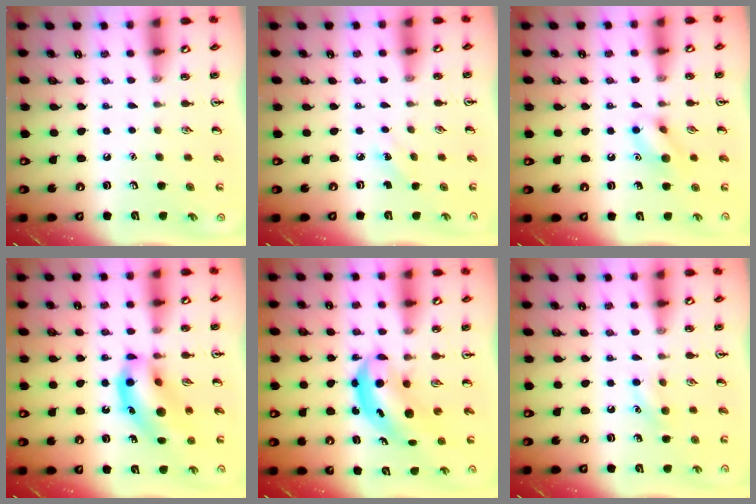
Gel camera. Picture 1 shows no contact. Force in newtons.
{"total": 2.8, "press": 2.6, "slide": 1.0}
{"total": 9.6, "press": 9.6, "slide": 0.7}
{"total": 14.4, "press": 13.8, "slide": 4.1}
{"total": 5.5, "press": 5.4, "slide": 1.2}
{"total": 7.6, "press": 7.2, "slide": 2.4}